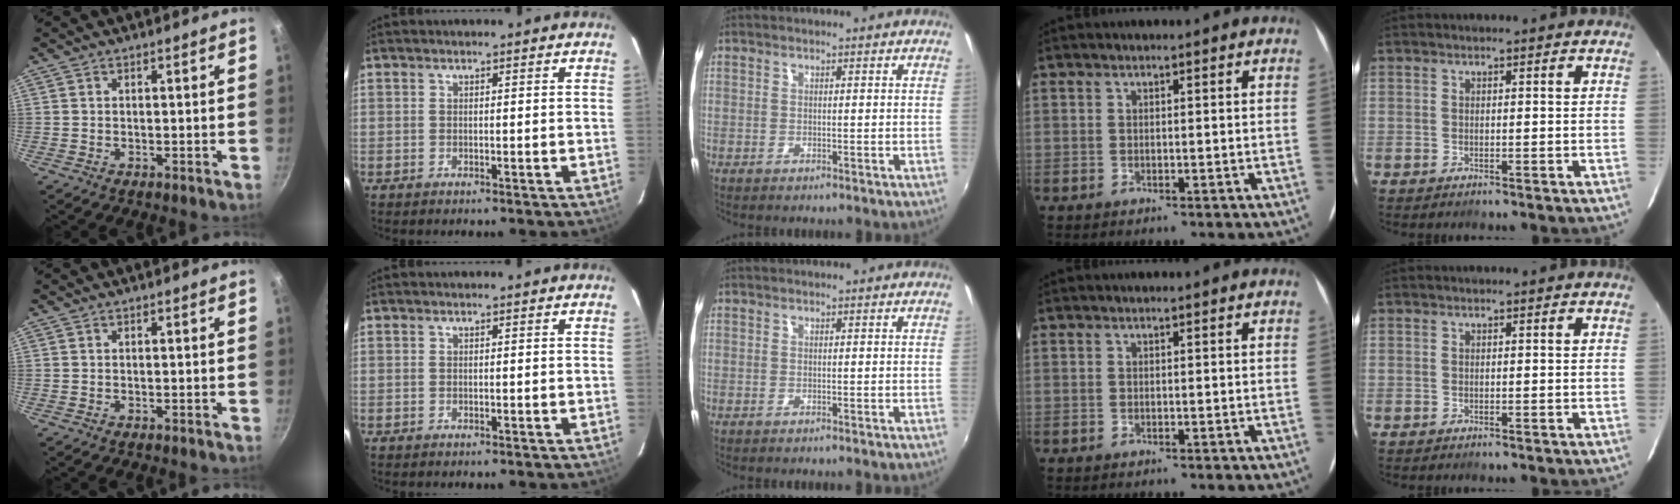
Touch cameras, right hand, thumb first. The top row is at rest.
{}